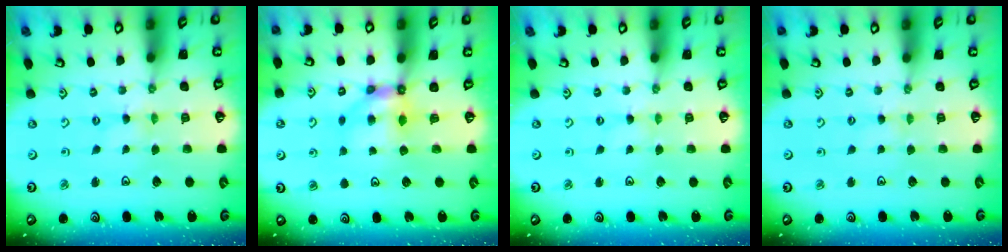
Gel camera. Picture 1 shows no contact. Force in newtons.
{"total": 6.6, "press": 6.6, "slide": 0.4}
{"total": 0.0}
{"total": 2.6, "press": 2.6, "slide": 0.4}